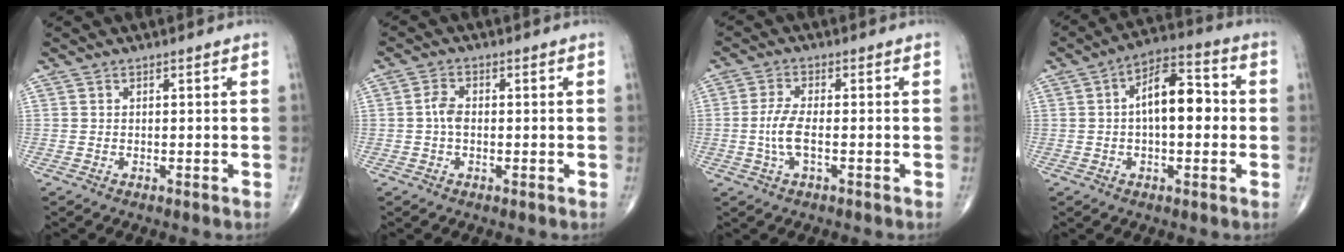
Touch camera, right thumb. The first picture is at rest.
{"total": 3.0, "force": [-0.2, 1.8, 2.3], "torque": [-0.048, 0.006, -0.010]}
{"total": 5.2, "force": [-1.0, 1.8, 4.8], "torque": [-0.112, 0.004, -0.022]}
{"total": 11.7, "force": [0.7, 5.8, 10.2], "torque": [-0.146, 0.031, 0.002]}